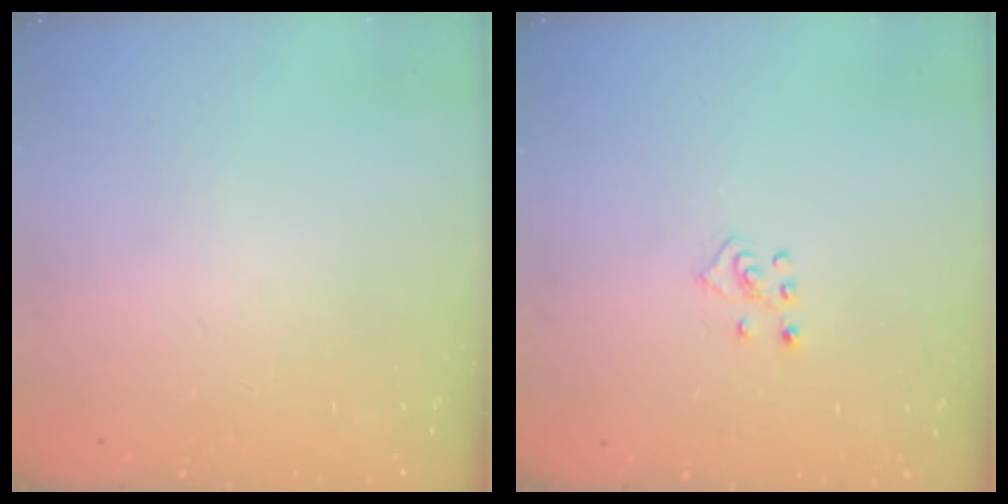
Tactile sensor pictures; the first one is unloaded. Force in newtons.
{"total": 2.3, "press": 2.3, "slide": 0.5}